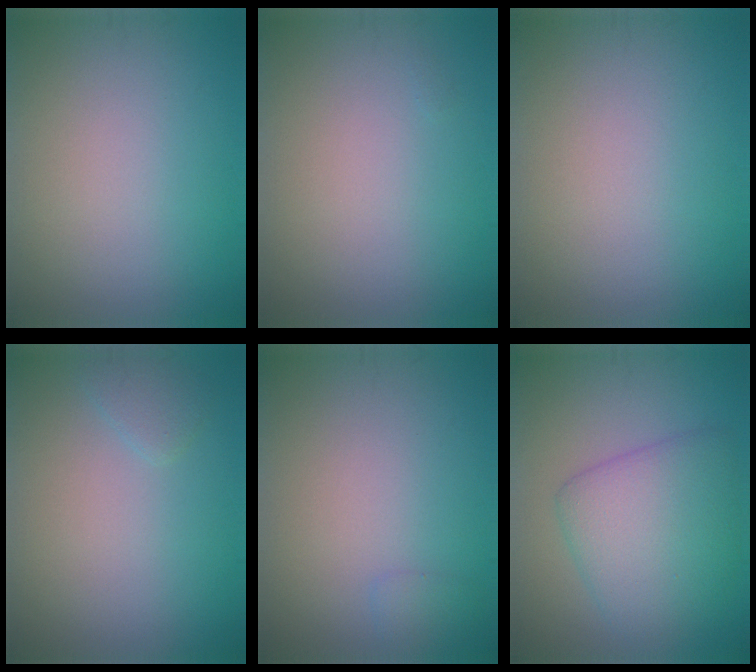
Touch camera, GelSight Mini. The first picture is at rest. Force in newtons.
{"total": 0.0}
{"total": 0.0}
{"total": 1.0, "press": 1.0, "slide": 0.1}
{"total": 0.7, "press": 0.7, "slide": 0.0}
{"total": 6.1, "press": 6.1, "slide": 0.2}